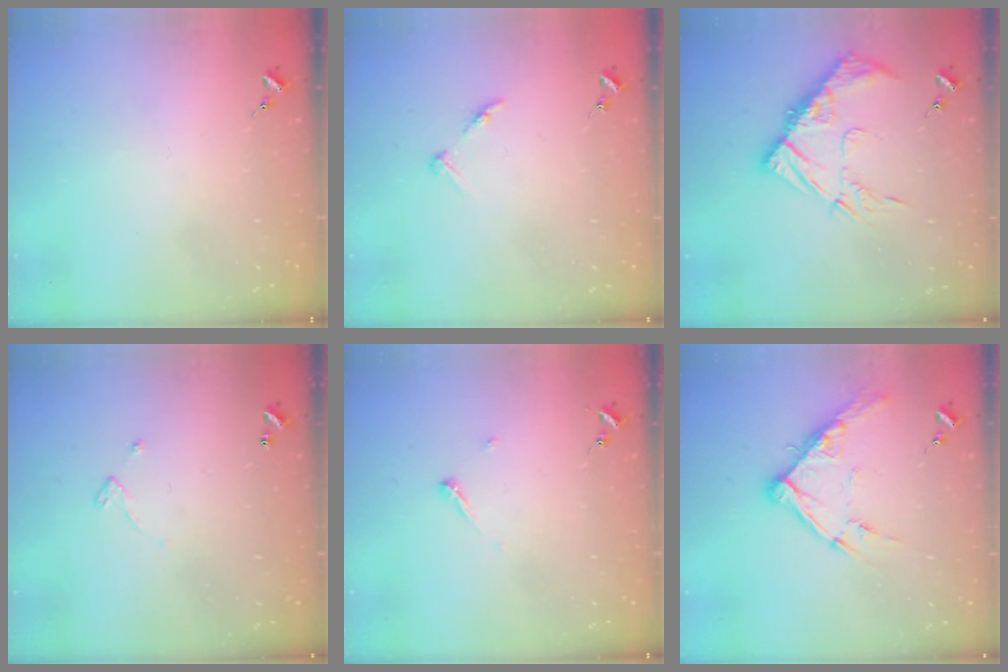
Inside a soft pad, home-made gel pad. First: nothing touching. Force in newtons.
{"total": 5.2, "press": 5.2, "slide": 0.6}
{"total": 13.4, "press": 13.4, "slide": 1.0}
{"total": 3.4, "press": 3.4, "slide": 0.5}
{"total": 3.2, "press": 3.2, "slide": 0.3}
{"total": 12.4, "press": 12.3, "slide": 1.0}